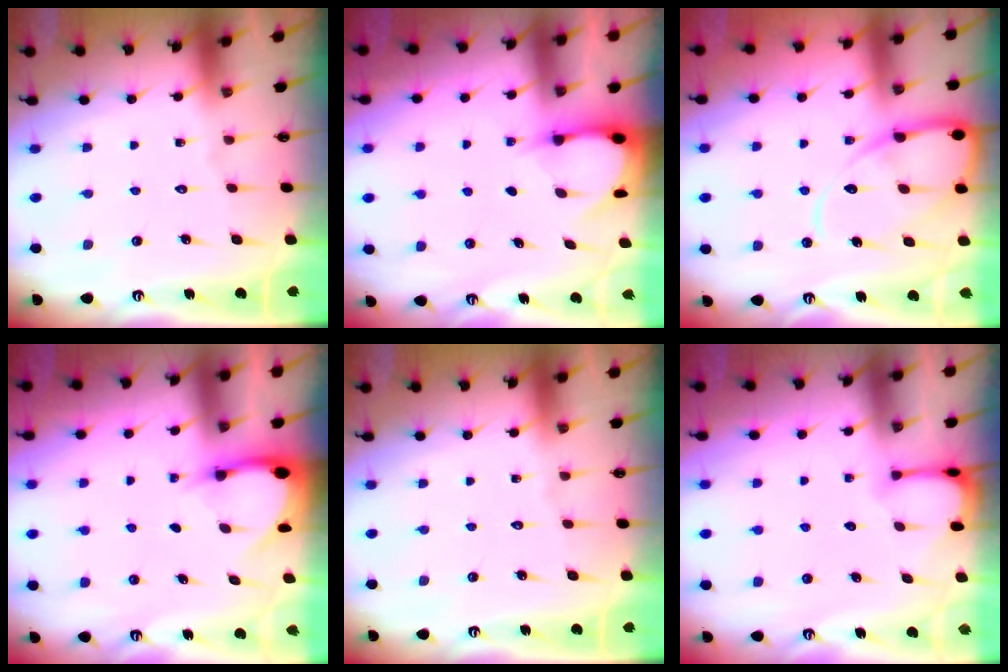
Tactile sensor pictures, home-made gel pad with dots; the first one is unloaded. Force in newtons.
{"total": 3.3, "press": 3.3, "slide": 0.4}
{"total": 12.3, "press": 12.3, "slide": 1.3}
{"total": 3.6, "press": 3.6, "slide": 0.2}
{"total": 0.0}
{"total": 2.6, "press": 2.5, "slide": 0.4}